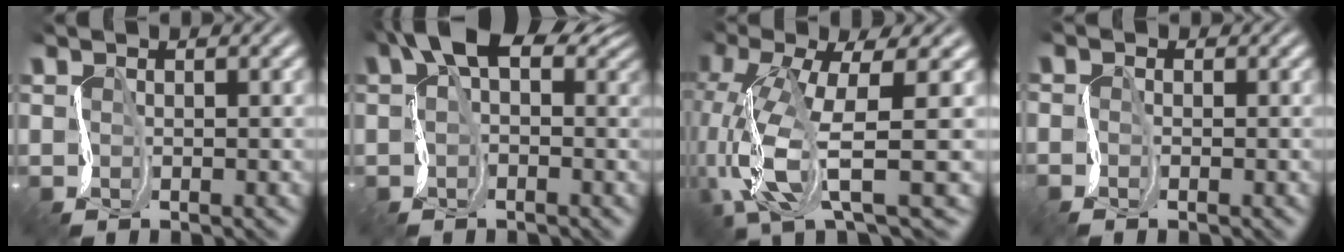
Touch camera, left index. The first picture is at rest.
{"total": 6.8, "force": [2.9, 3.9, 4.7], "torque": [-0.078, 0.019, 0.041]}
{"total": 9.2, "force": [-2.7, 3.0, 8.3], "torque": [-0.195, -0.018, -0.040]}
{"total": 1.7, "force": [-1.4, -0.1, -0.9], "torque": [0.009, -0.001, -0.020]}